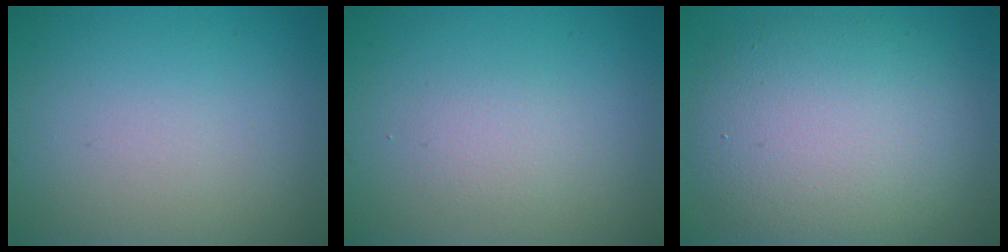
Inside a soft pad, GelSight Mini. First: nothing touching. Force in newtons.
{"total": 1.3, "press": 1.3, "slide": 0.1}
{"total": 9.6, "press": 9.6, "slide": 0.4}